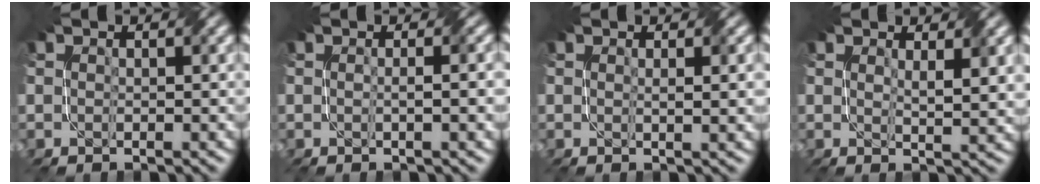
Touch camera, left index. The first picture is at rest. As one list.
[{"total": 2.3, "force": [0.1, 0.5, 2.3], "torque": [-0.030, 0.001, -0.005]}, {"total": 2.0, "force": [0.5, 0.4, 1.8], "torque": [-0.021, 0.003, 0.008]}, {"total": 2.4, "force": [1.3, 0.4, 2.0], "torque": [-0.031, -0.004, 0.025]}]